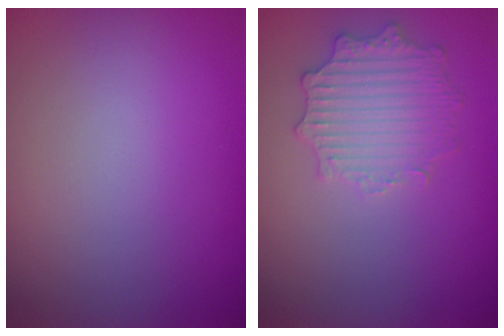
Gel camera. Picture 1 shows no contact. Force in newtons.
{"total": 2.9, "press": 2.9, "slide": 0.1}